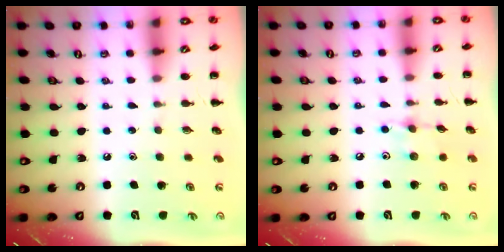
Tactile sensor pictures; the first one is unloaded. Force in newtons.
{"total": 5.5, "press": 5.5, "slide": 1.0}